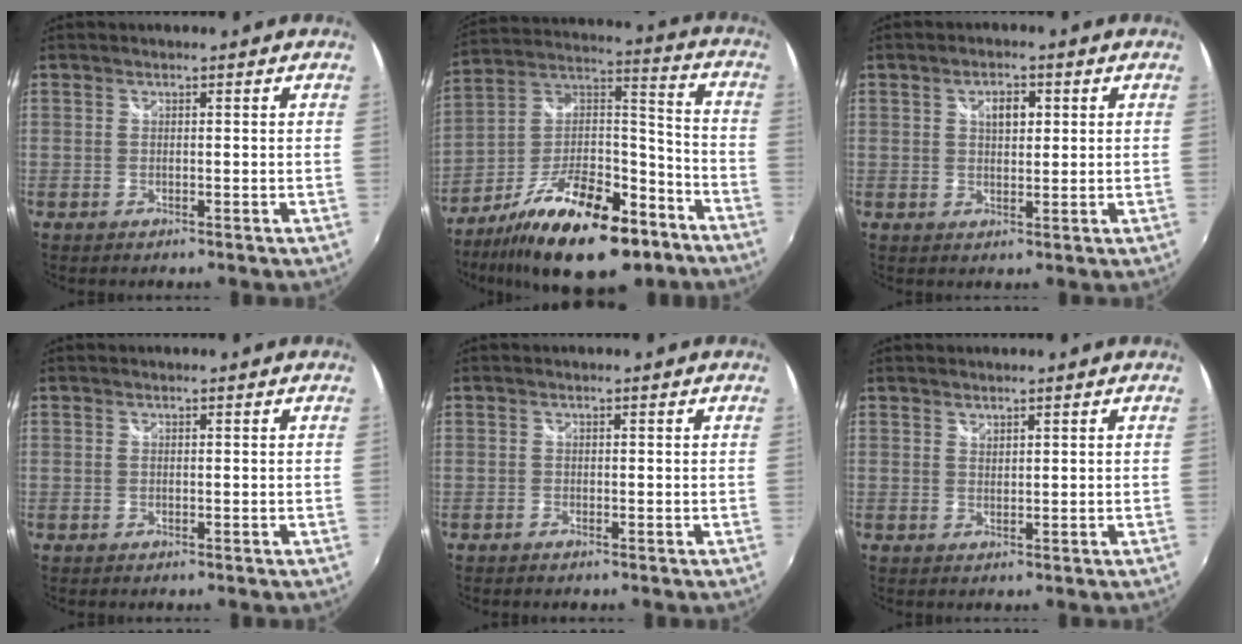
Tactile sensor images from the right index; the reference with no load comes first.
{"total": 24.2, "force": [-14.8, 9.8, 16.4], "torque": [-0.289, 0.003, -0.229]}
{"total": 3.7, "force": [1.3, 2.0, 2.9], "torque": [-0.045, 0.008, 0.021]}
{"total": 0.0}
{"total": 0.5, "force": [-0.5, 0.2, 0.2], "torque": [-0.004, -0.001, -0.010]}
{"total": 1.1, "force": [1.1, 0.1, 0.2], "torque": [-0.001, 0.001, 0.019]}